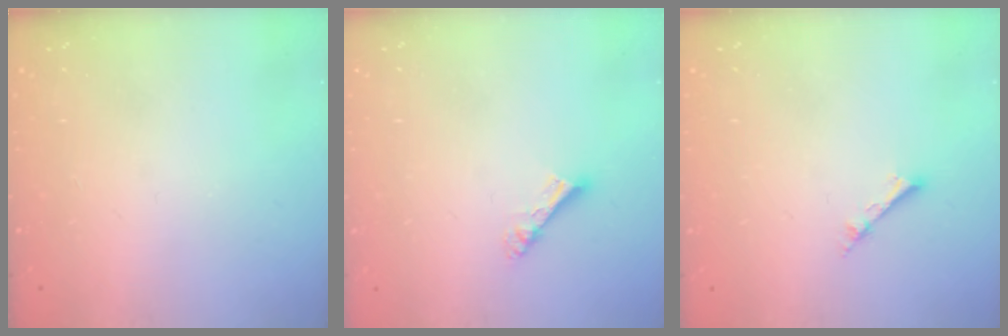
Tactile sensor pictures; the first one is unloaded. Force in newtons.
{"total": 4.3, "press": 4.3, "slide": 0.3}
{"total": 2.1, "press": 2.1, "slide": 0.3}